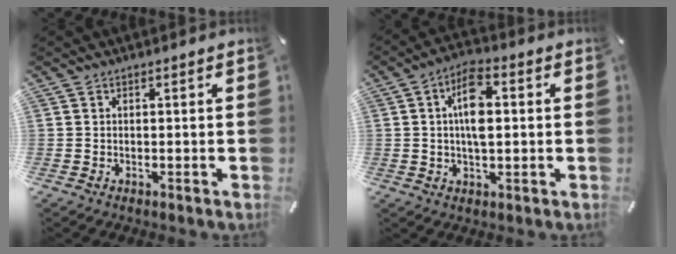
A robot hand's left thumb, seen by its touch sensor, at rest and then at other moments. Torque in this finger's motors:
{"motor_torque": [1.33, 1.78, 0.28, -0.09, 0.32]}